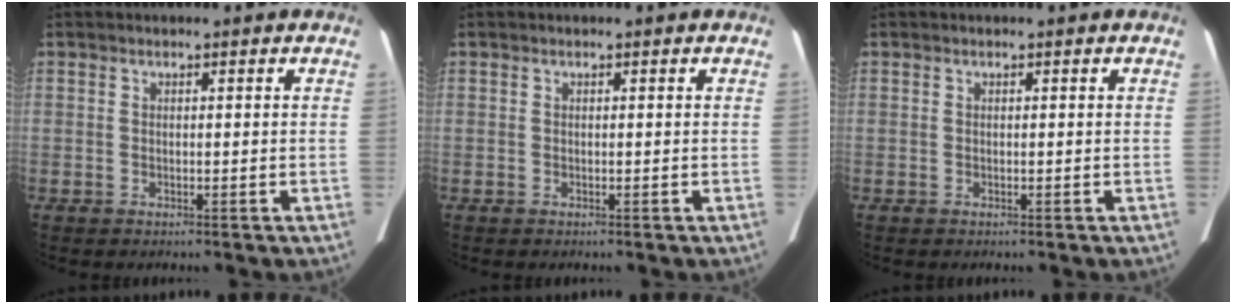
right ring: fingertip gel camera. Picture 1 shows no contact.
{"total": 0.0}
{"total": 0.0}